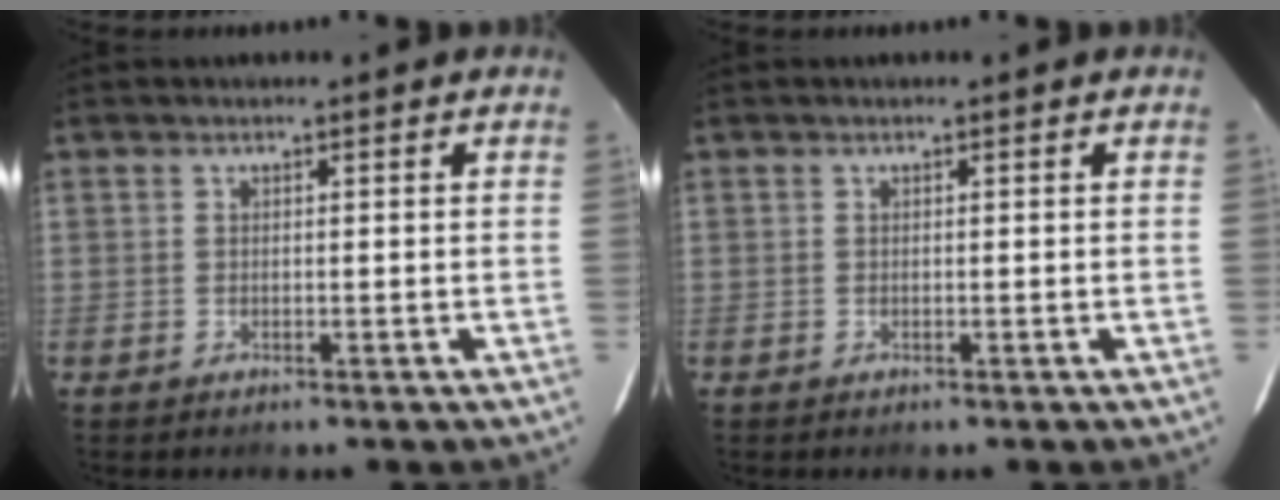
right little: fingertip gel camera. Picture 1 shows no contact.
{"total": 0.0}